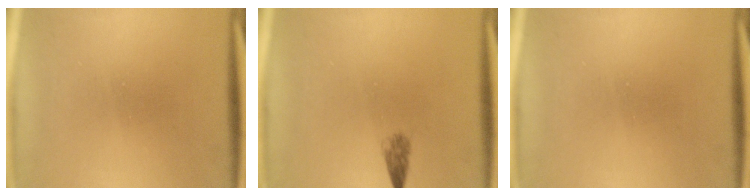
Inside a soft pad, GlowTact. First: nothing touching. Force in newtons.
{"total": 1.8}
{"total": 0.0}